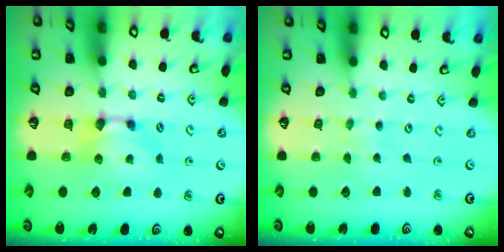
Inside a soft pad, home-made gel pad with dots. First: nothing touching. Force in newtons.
{"total": 4.8, "press": 4.8, "slide": 0.2}